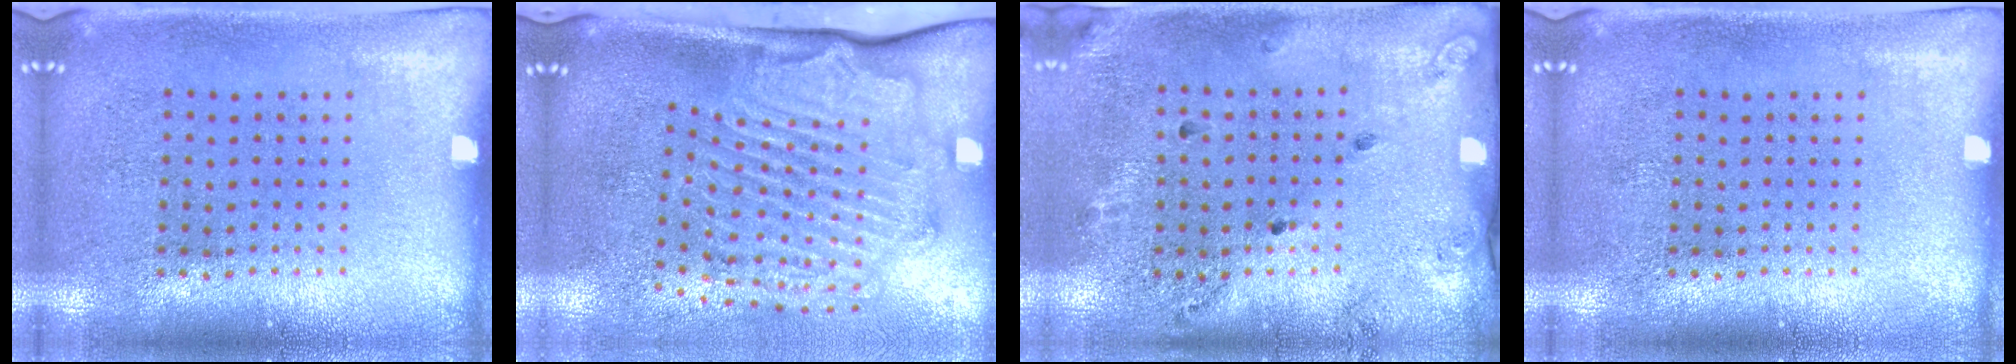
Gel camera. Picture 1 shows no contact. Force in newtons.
{"total": 2.4, "press": 2.2, "slide": 0.9}
{"total": 1.6, "press": 1.2, "slide": 1.1}
{"total": 0.0}